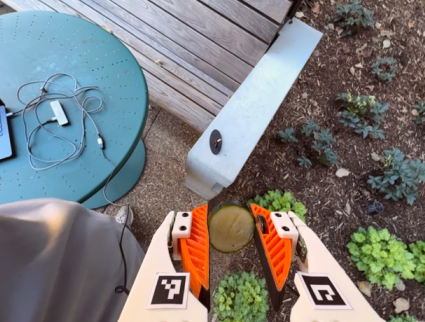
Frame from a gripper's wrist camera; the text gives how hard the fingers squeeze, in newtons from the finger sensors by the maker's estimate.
{"total": 10.4, "left": 10.8, "right": 10.0}